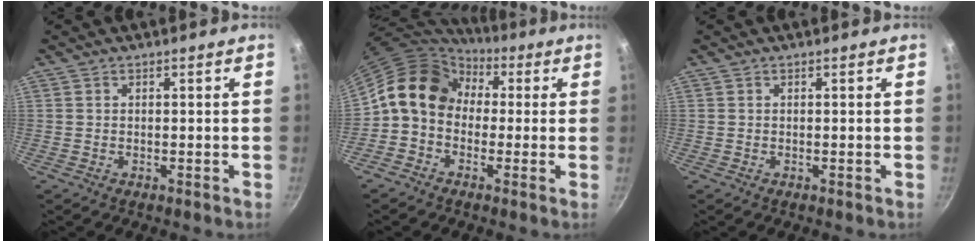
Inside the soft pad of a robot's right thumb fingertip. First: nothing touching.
{"total": 11.7, "force": [1.8, 9.3, 6.8], "torque": [-0.084, 0.030, 0.004]}
{"total": 0.0}